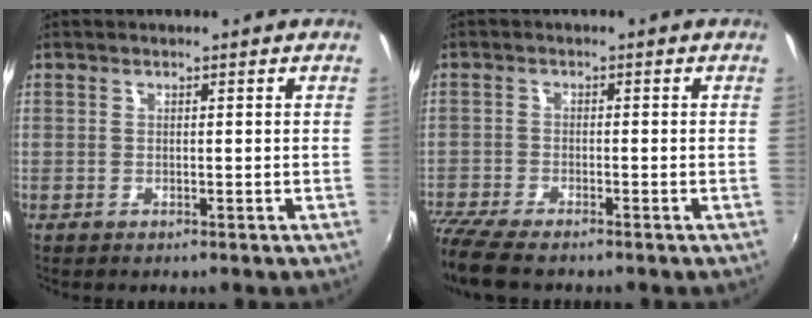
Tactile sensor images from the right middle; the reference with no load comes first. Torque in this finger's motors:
{"motor_torque": [1.12, -1.02, 0.53, 0.18]}